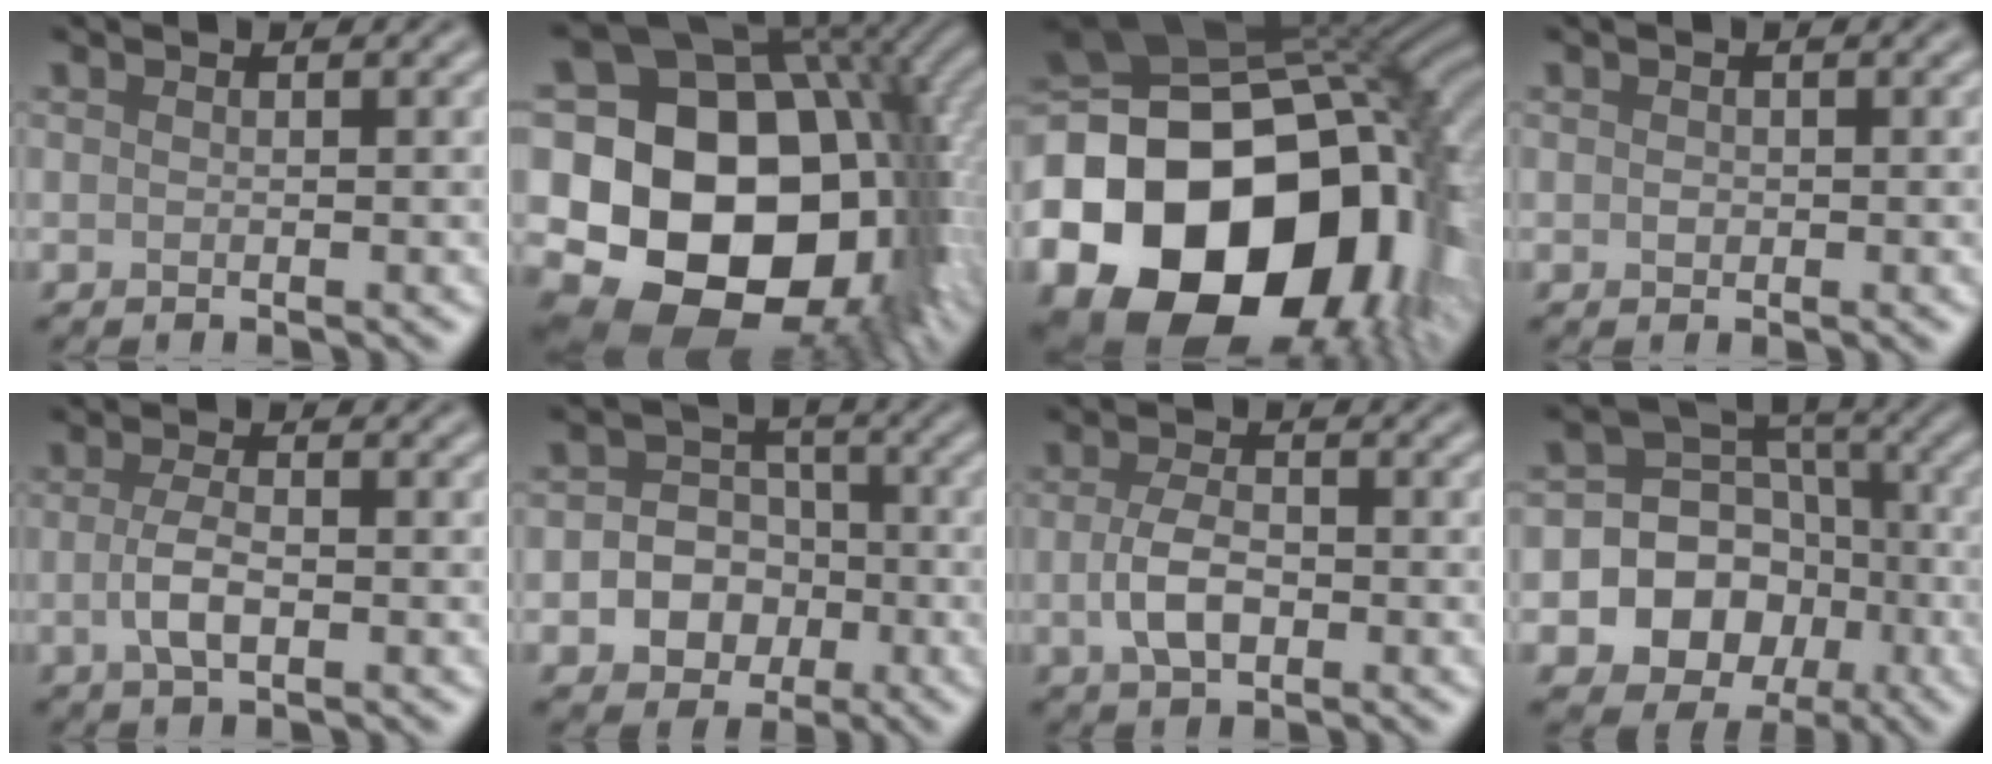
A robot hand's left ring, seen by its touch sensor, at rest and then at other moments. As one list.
[{"total": 21.5, "force": [-1.6, 15.6, 14.7], "torque": [-0.215, -0.016, -0.030]}, {"total": 21.8, "force": [-6.6, 15.6, 13.8], "torque": [-0.300, -0.025, -0.098]}, {"total": 0.6, "force": [0.0, 0.5, 0.3], "torque": [-0.004, -0.003, -0.001]}, {"total": 2.8, "force": [-0.5, 1.1, 2.5], "torque": [-0.054, -0.002, -0.013]}, {"total": 5.9, "force": [-1.5, 5.2, 2.3], "torque": [-0.018, 0.013, -0.046]}, {"total": 3.5, "force": [-0.7, 2.0, 2.8], "torque": [-0.060, -0.002, -0.014]}, {"total": 12.4, "force": [-4.1, 11.0, 3.7], "torque": [-0.067, -0.009, -0.083]}]